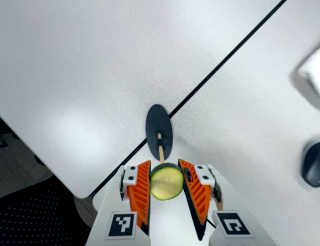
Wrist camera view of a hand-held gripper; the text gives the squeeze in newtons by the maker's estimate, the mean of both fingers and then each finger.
{"total": 11.7, "left": 11.9, "right": 11.5}